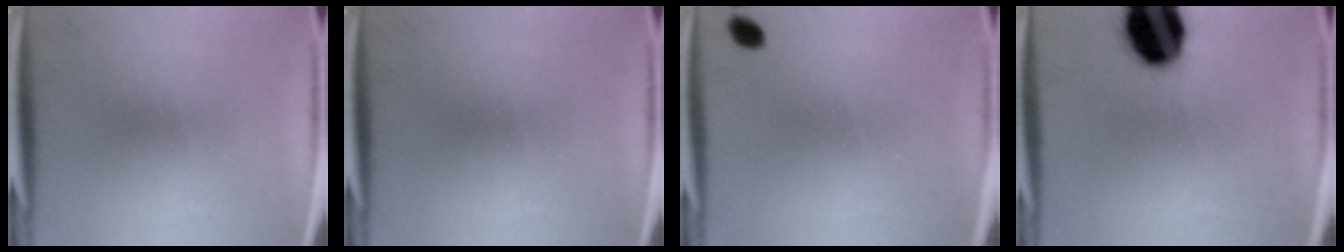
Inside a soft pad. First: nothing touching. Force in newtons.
{"total": 0.0}
{"total": 1.8}
{"total": 18.6}